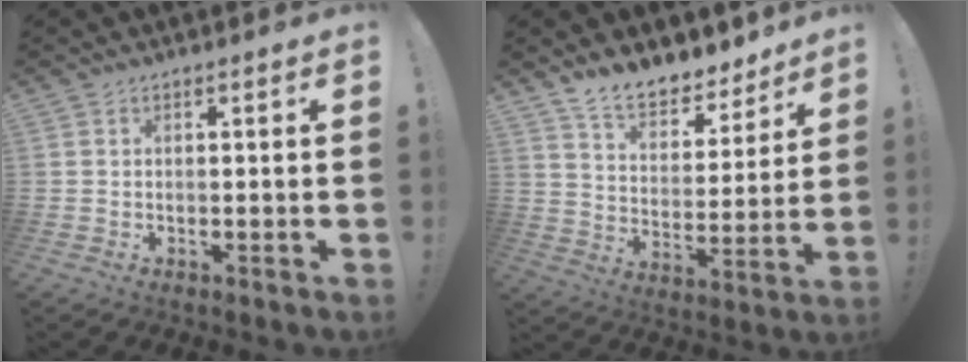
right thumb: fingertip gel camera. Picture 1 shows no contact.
{"total": 11.4, "force": [10.1, 4.2, 3.3], "torque": [-0.062, -0.080, 0.185]}